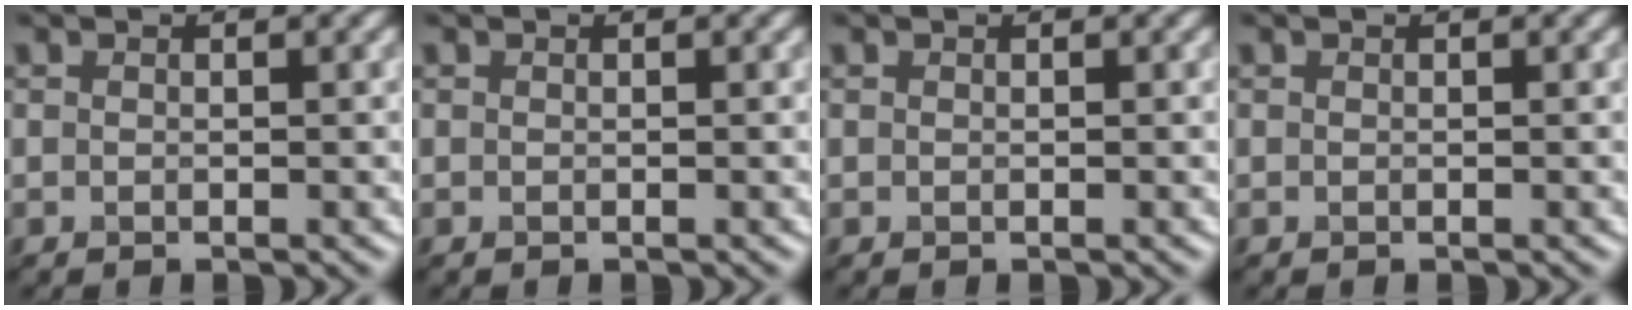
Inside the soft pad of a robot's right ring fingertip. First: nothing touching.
{"total": 0.0}
{"total": 0.0}
{"total": 0.0}